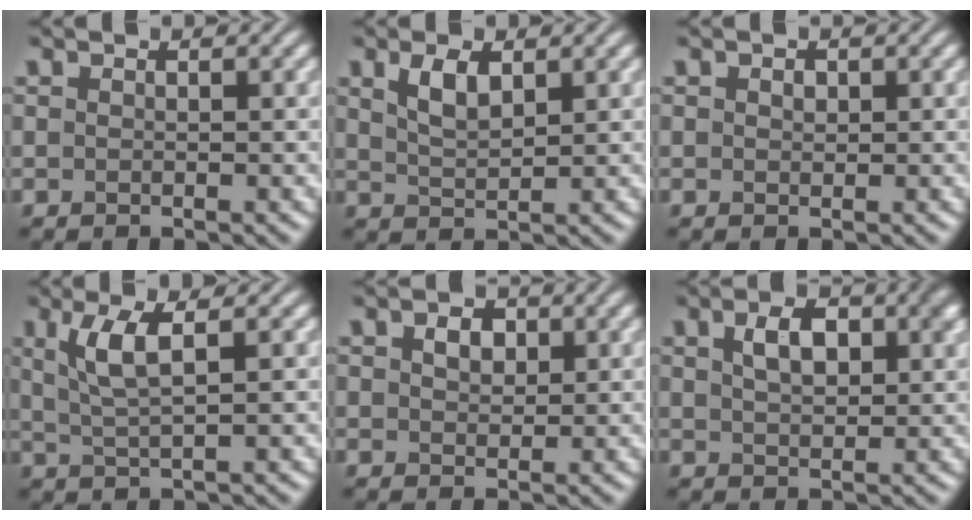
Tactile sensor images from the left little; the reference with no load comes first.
{"total": 2.8, "force": [1.5, 1.2, 2.0], "torque": [-0.046, 0.000, 0.032]}
{"total": 0.8, "force": [0.3, 0.6, 0.4], "torque": [-0.009, -0.001, 0.004]}
{"total": 3.7, "force": [1.3, 0.8, 3.3], "torque": [-0.072, -0.001, 0.029]}
{"total": 2.1, "force": [0.8, 1.4, 1.3], "torque": [-0.025, 0.002, 0.013]}
{"total": 4.5, "force": [1.5, 2.4, 3.5], "torque": [-0.060, 0.008, 0.027]}